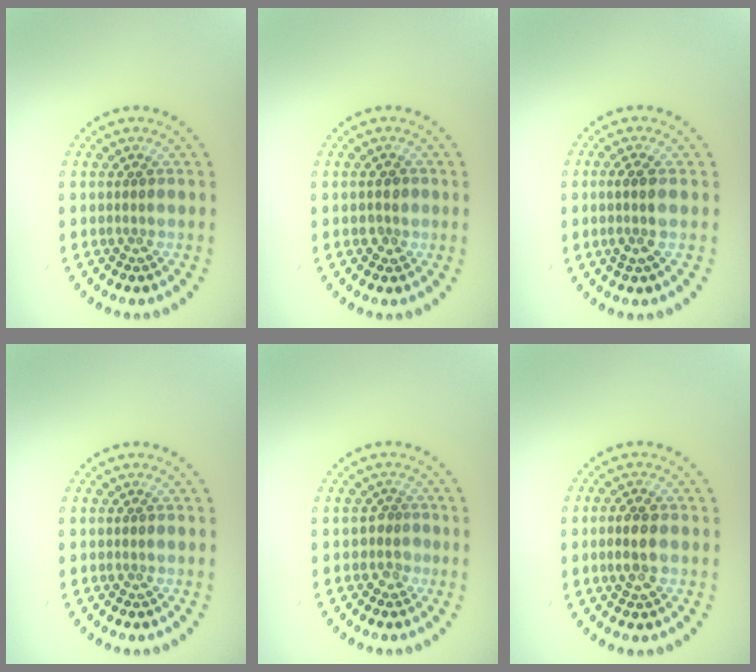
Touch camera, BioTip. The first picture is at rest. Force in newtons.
{"total": 1.3, "press": 1.3, "slide": 0.3}
{"total": 2.1, "press": 1.7, "slide": 1.2}
{"total": 0.0}
{"total": 1.3, "press": 1.0, "slide": 0.9}
{"total": 2.3, "press": 2.3, "slide": 0.2}